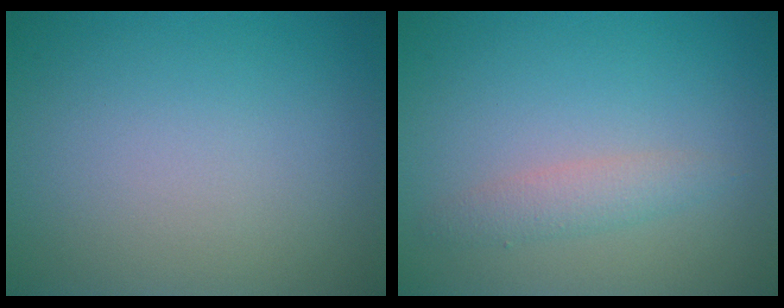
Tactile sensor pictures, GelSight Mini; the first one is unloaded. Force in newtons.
{"total": 1.9, "press": 1.9, "slide": 0.1}